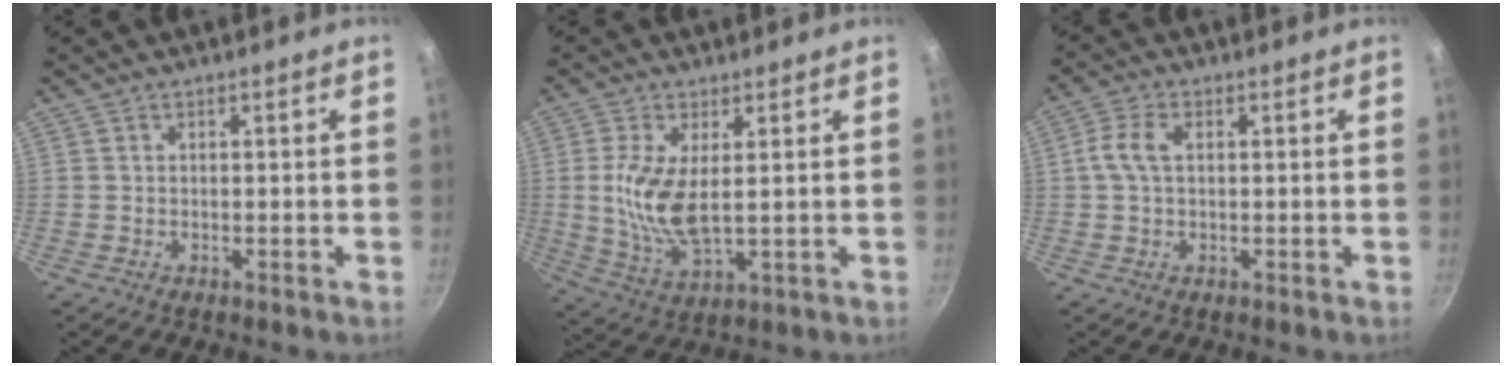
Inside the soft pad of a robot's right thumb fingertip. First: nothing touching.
{"total": 10.1, "force": [0.9, 4.3, 9.1], "torque": [-0.191, -0.017, 0.027]}
{"total": 4.7, "force": [0.7, 2.7, 3.8], "torque": [-0.095, 0.013, 0.011]}